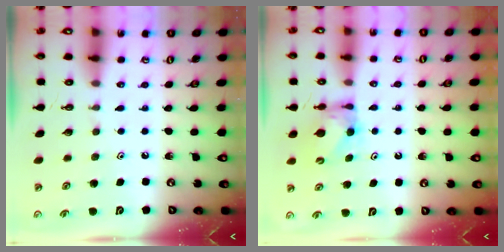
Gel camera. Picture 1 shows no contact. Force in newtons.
{"total": 6.7, "press": 6.7, "slide": 0.3}